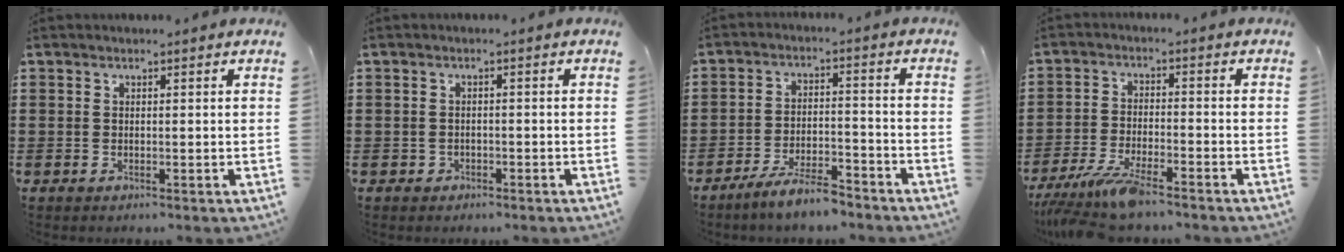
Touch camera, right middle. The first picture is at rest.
{"total": 1.1, "force": [-0.8, 0.8, 0.1], "torque": [-0.005, 0.002, -0.019]}
{"total": 6.4, "force": [-5.6, 0.9, 3.0], "torque": [-0.066, -0.004, -0.109]}
{"total": 7.0, "force": [-5.7, 0.7, 4.0], "torque": [-0.101, -0.017, -0.112]}